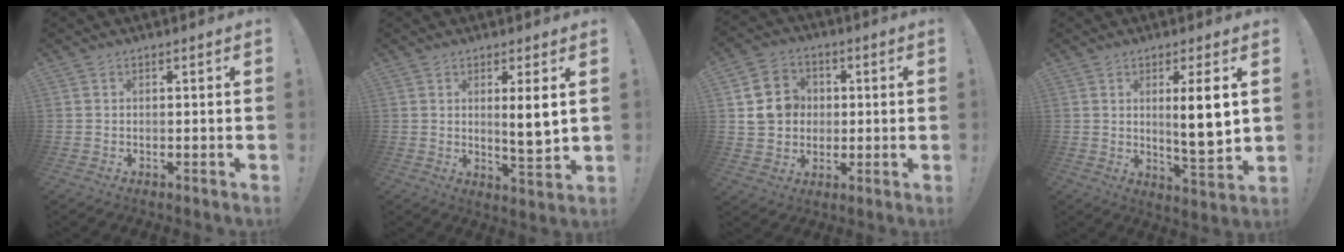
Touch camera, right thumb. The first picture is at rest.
{"total": 6.8, "force": [1.9, 0.7, 6.5], "torque": [-0.093, -0.018, 0.024]}
{"total": 12.1, "force": [2.2, 10.7, 5.4], "torque": [-0.092, 0.000, 0.049]}
{"total": 9.5, "force": [2.3, 1.2, 9.2], "torque": [-0.139, -0.014, 0.032]}